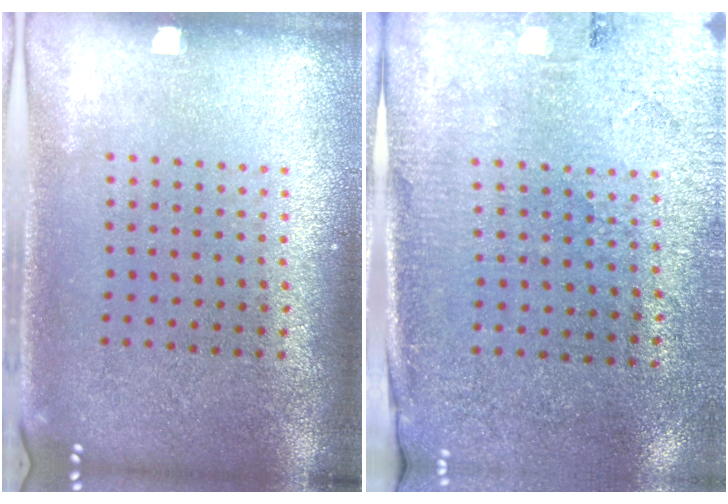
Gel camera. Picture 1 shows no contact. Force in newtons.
{"total": 2.7, "press": 2.4, "slide": 1.3}